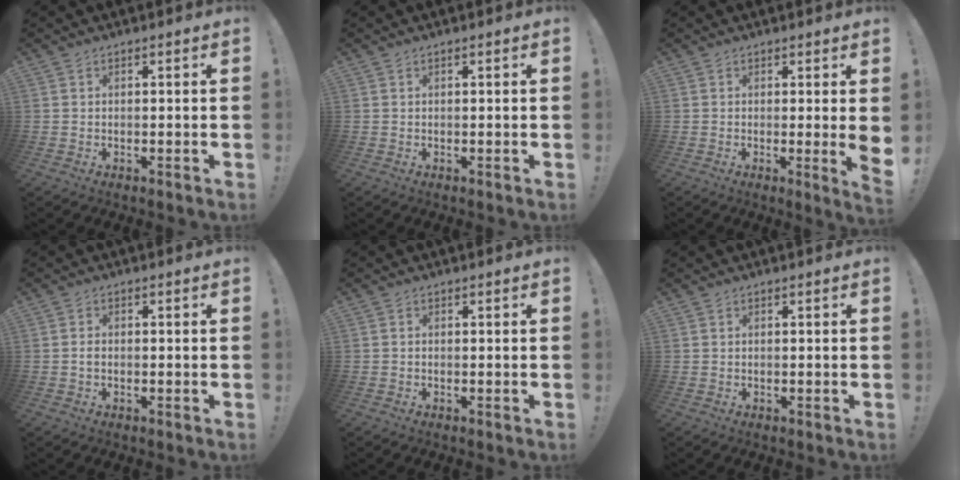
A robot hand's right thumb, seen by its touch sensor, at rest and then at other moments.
{"total": 0.0}
{"total": 4.2, "force": [0.5, -0.1, 4.2], "torque": [-0.054, -0.019, 0.011]}
{"total": 1.0, "force": [-0.4, 0.6, 0.7], "torque": [-0.013, 0.005, -0.006]}
{"total": 0.0}
{"total": 0.0}